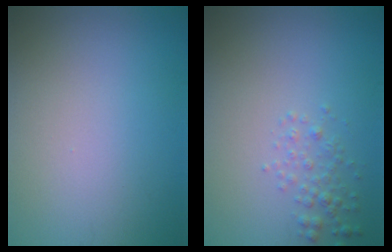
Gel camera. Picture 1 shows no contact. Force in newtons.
{"total": 1.5, "press": 1.5, "slide": 0.0}